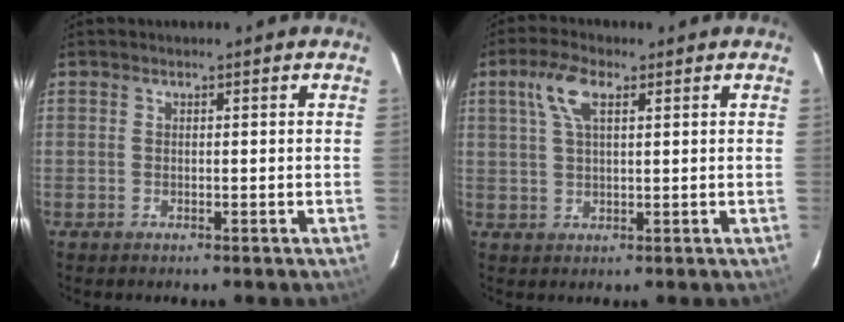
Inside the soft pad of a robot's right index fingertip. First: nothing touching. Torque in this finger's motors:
{"motor_torque": [0.12, 0.08, 0.33, 0.08]}